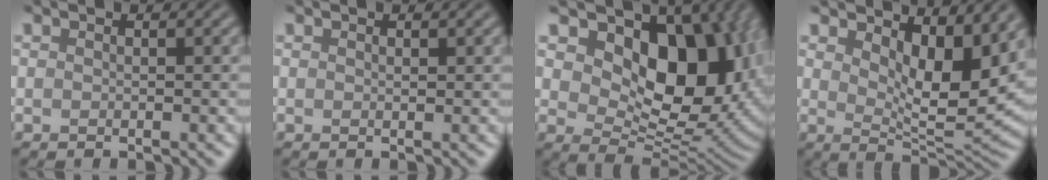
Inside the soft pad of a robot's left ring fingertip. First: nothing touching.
{"total": 0.0}
{"total": 12.5, "force": [3.5, 8.0, 9.0], "torque": [-0.120, -0.011, 0.056]}
{"total": 7.0, "force": [3.1, 2.7, 5.6], "torque": [-0.088, -0.023, 0.050]}